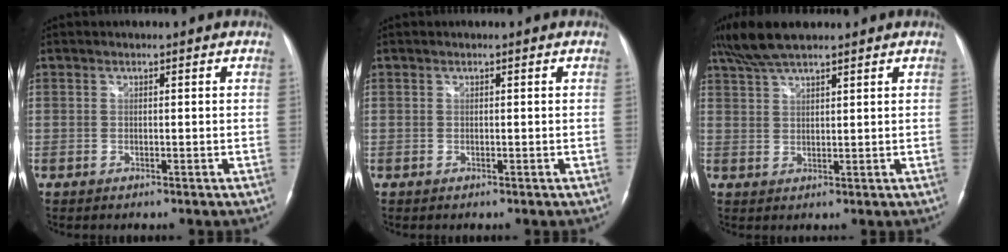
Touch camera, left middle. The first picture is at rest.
{"total": 0.0}
{"total": 7.2, "force": [5.9, 1.1, 3.9], "torque": [-0.085, 0.027, 0.113]}